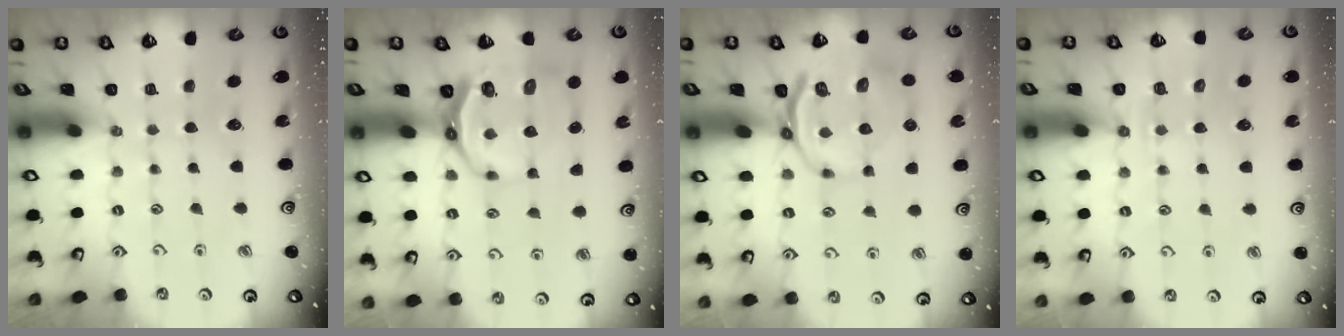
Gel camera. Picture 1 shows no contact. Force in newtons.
{"total": 10.3, "press": 9.6, "slide": 3.9}
{"total": 9.7, "press": 9.5, "slide": 2.3}
{"total": 5.2, "press": 5.1, "slide": 1.1}